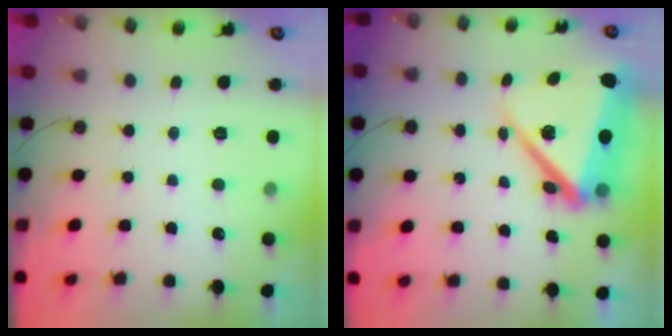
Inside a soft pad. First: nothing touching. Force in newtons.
{"total": 17.1, "press": 17.0, "slide": 1.9}